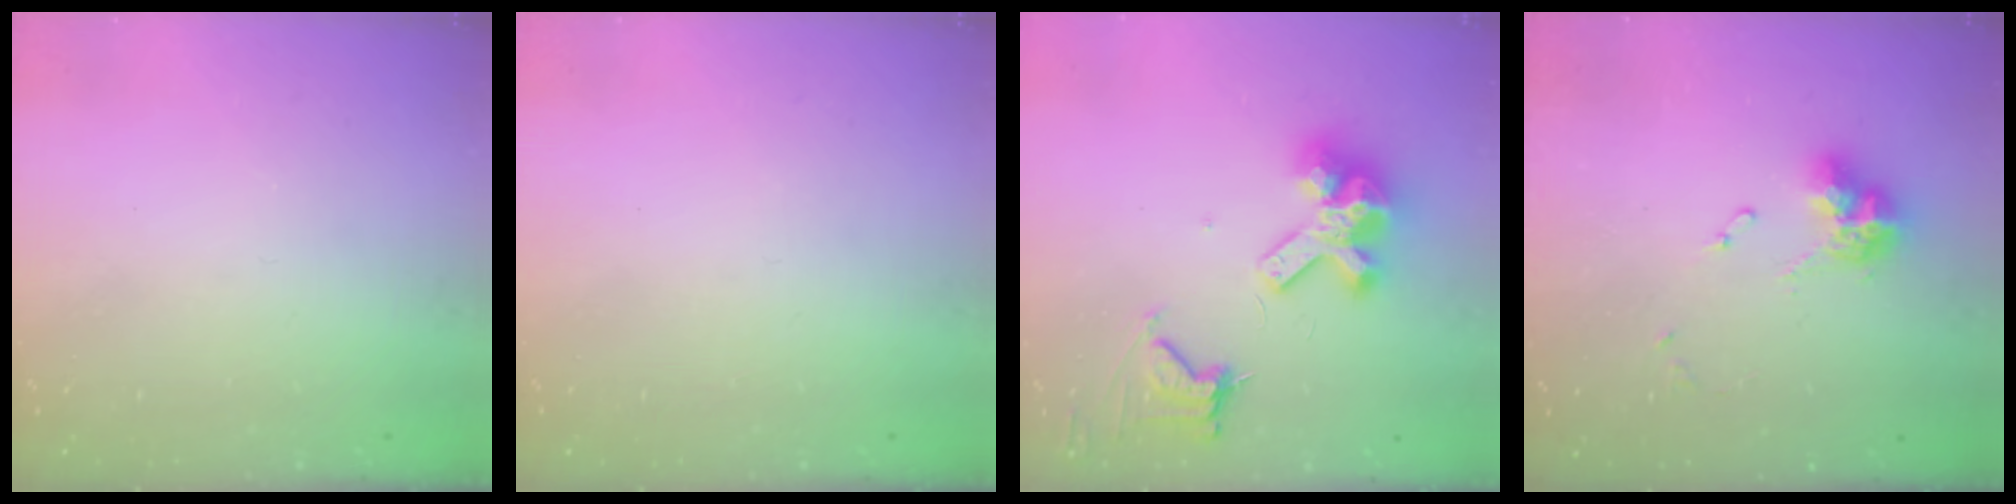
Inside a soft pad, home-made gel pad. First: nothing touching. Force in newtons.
{"total": 0.0}
{"total": 12.3, "press": 12.2, "slide": 1.6}
{"total": 9.9, "press": 9.9, "slide": 1.1}